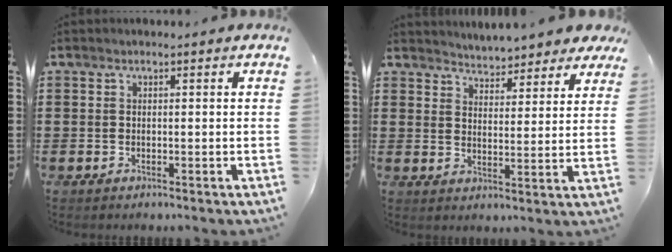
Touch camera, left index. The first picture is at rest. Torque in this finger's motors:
{"motor_torque": [1.11, -1.03, 0.40, 0.09]}